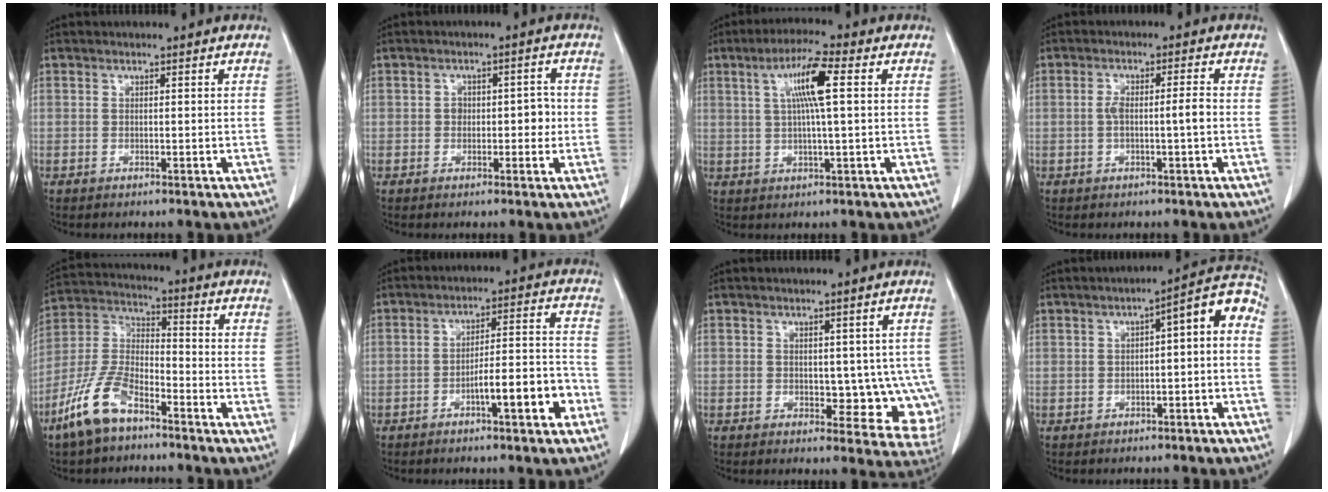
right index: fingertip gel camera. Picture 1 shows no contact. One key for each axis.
{"total": 3.6, "fx": -0.3, "fy": 2.3, "fz": 2.8, "tx": -0.029, "ty": 0.012, "tz": -0.003}
{"total": 7.7, "fx": 2.0, "fy": 0.2, "fz": 7.4, "tx": -0.136, "ty": 0.009, "tz": 0.035}
{"total": 3.8, "fx": -0.5, "fy": 0.4, "fz": 3.8, "tx": -0.073, "ty": 0.011, "tz": -0.005}
{"total": 11.3, "fx": -7.5, "fy": 4.1, "fz": 7.3, "tx": -0.172, "ty": -0.004, "tz": -0.152}
{"total": 8.6, "fx": -4.1, "fy": 1.1, "fz": 7.5, "tx": -0.112, "ty": 0.022, "tz": -0.056}
{"total": 7.7, "fx": -0.4, "fy": 4.9, "fz": 5.9, "tx": -0.038, "ty": 0.006, "tz": 0.008}
{"total": 7.5, "fx": -0.5, "fy": 2.0, "fz": 7.2, "tx": -0.091, "ty": 0.036, "tz": -0.010}